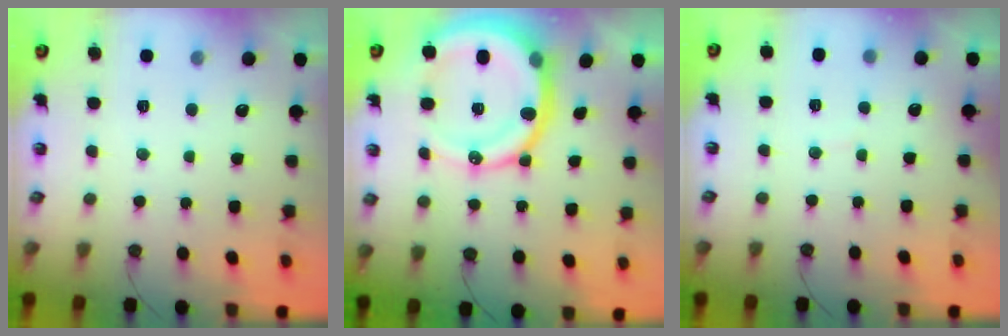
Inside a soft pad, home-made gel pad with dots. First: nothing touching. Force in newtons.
{"total": 20.1, "press": 20.0, "slide": 2.5}
{"total": 1.7, "press": 1.7, "slide": 0.1}